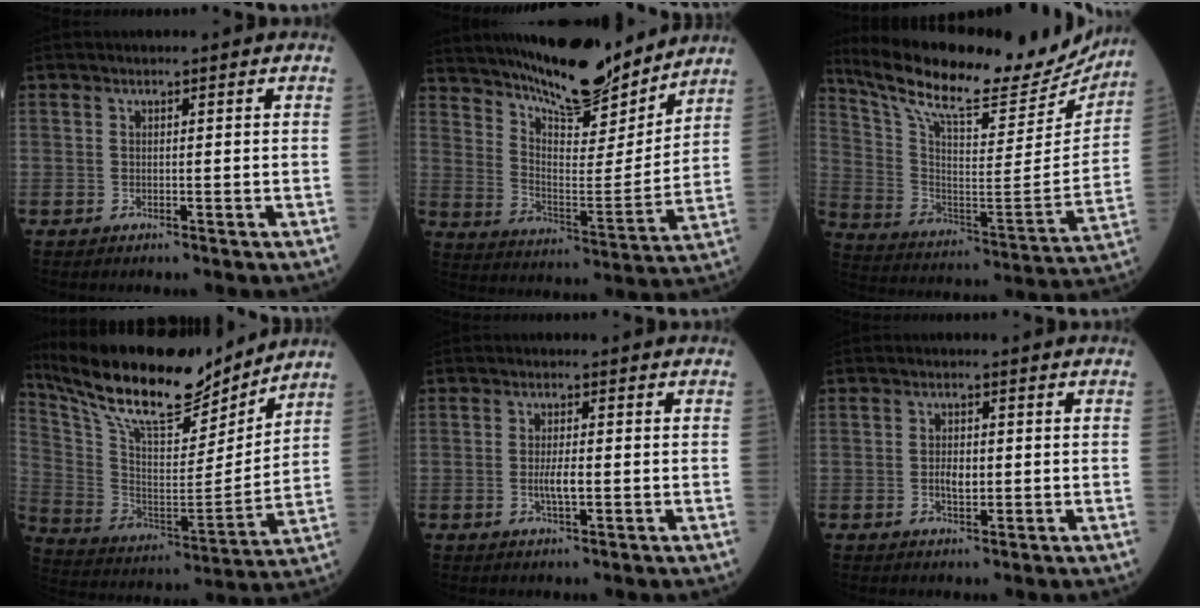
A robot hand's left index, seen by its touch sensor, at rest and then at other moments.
{"total": 17.7, "force": [15.3, 3.3, 8.1], "torque": [-0.133, -0.017, 0.247]}
{"total": 27.0, "force": [23.8, 5.5, 11.3], "torque": [-0.196, -0.039, 0.346]}
{"total": 21.4, "force": [18.3, 4.5, 10.2], "torque": [-0.196, 0.001, 0.320]}
{"total": 3.0, "force": [-0.5, 0.7, 2.9], "torque": [-0.060, -0.002, -0.008]}
{"total": 2.7, "force": [-0.3, 1.3, 2.3], "torque": [-0.045, 0.001, -0.004]}